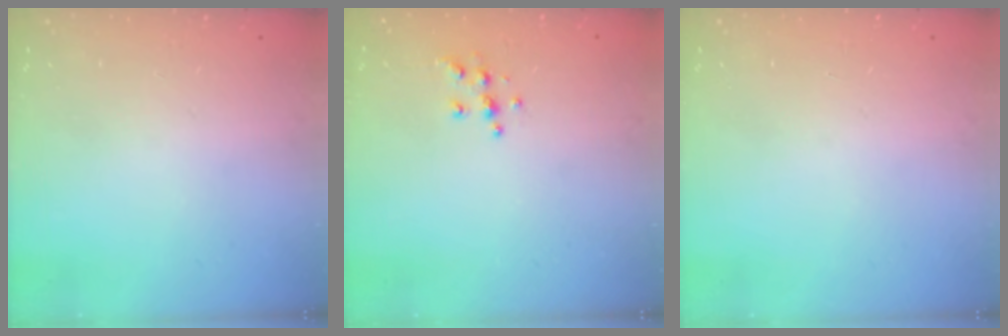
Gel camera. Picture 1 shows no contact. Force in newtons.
{"total": 5.4, "press": 5.4, "slide": 0.3}
{"total": 0.0}